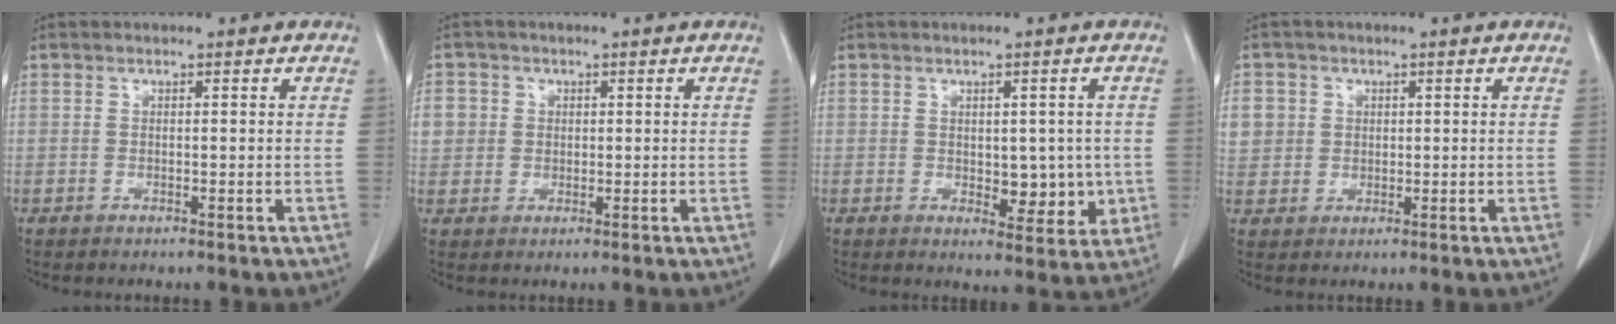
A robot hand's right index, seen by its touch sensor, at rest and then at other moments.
{"total": 4.7, "force": [1.0, 4.5, 0.8], "torque": [-0.009, 0.010, 0.022]}
{"total": 6.1, "force": [-0.3, 3.4, 5.0], "torque": [-0.051, -0.004, 0.008]}
{"total": 6.5, "force": [1.8, 6.1, 1.3], "torque": [-0.031, 0.013, 0.041]}